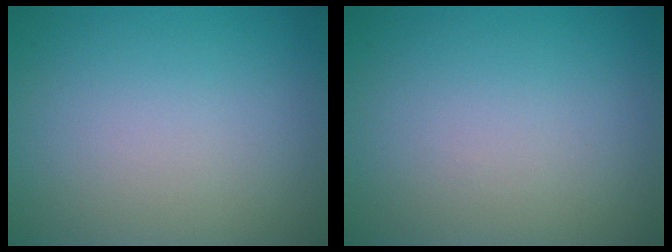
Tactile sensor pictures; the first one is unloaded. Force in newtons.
{"total": 0.0}